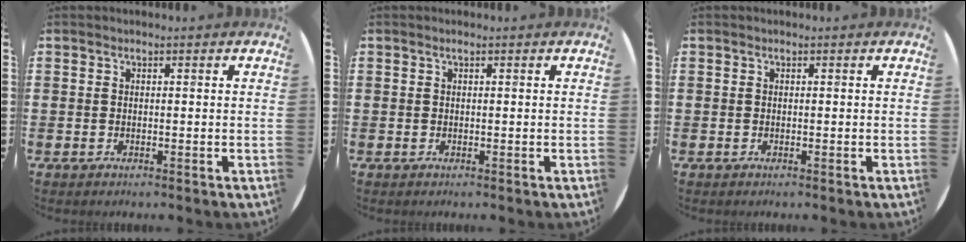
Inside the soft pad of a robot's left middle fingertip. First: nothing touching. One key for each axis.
{"total": 0.0}
{"total": 0.0}